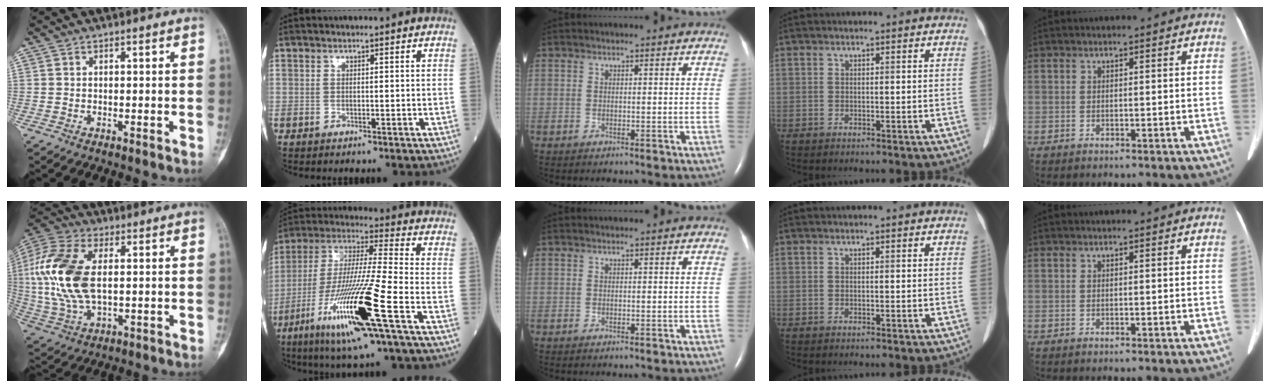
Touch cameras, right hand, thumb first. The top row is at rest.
{"thumb": {"total": 18.0, "force": [1.8, 9.8, 14.9], "torque": [-0.333, 0.003, 0.034]}, "index": {"total": 19.1, "force": [-8.3, -0.1, 17.2], "torque": [-0.363, -0.034, -0.158]}}